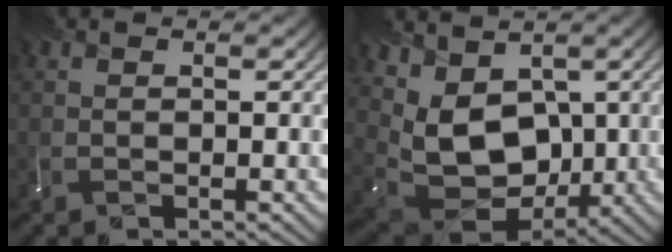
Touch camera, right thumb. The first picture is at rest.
{"total": 10.1, "force": [2.8, 7.1, 6.6], "torque": [-0.155, -0.017, 0.052]}